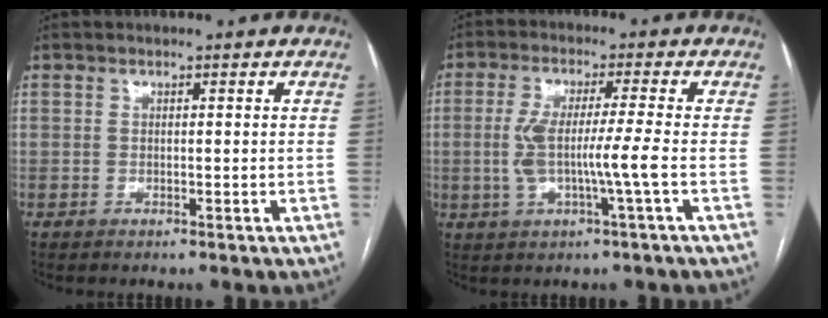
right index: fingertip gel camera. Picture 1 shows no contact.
{"total": 7.1, "force": [-1.1, -0.3, 7.0], "torque": [-0.142, 0.003, -0.017]}